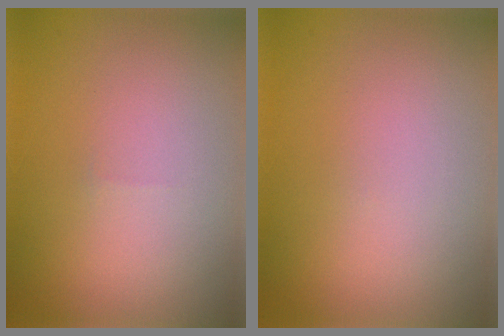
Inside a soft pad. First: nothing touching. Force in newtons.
{"total": 0.0}